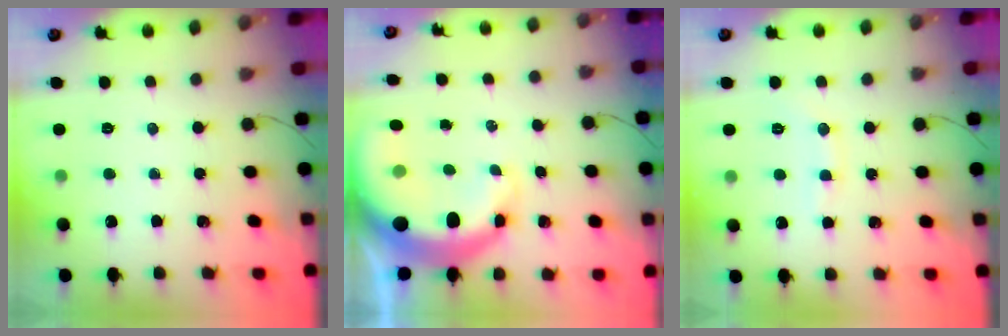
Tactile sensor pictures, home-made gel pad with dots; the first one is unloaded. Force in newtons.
{"total": 9.7, "press": 9.4, "slide": 2.6}
{"total": 6.5, "press": 6.4, "slide": 1.4}